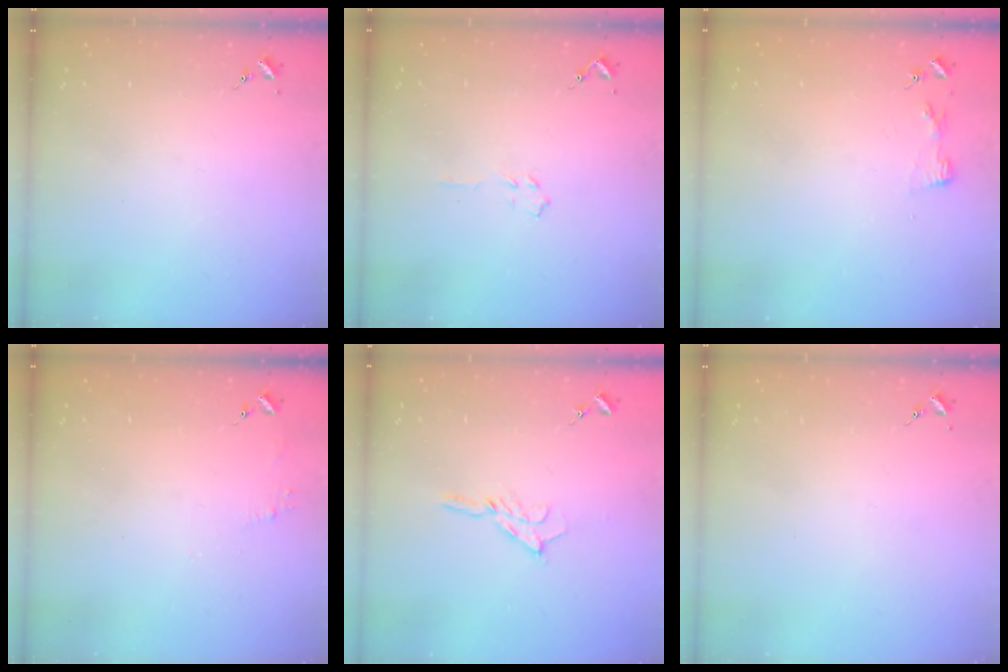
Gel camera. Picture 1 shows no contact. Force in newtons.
{"total": 3.5, "press": 3.4, "slide": 0.5}
{"total": 3.1, "press": 3.1, "slide": 0.4}
{"total": 4.8, "press": 4.8, "slide": 0.4}
{"total": 6.5, "press": 6.5, "slide": 0.7}
{"total": 0.0}